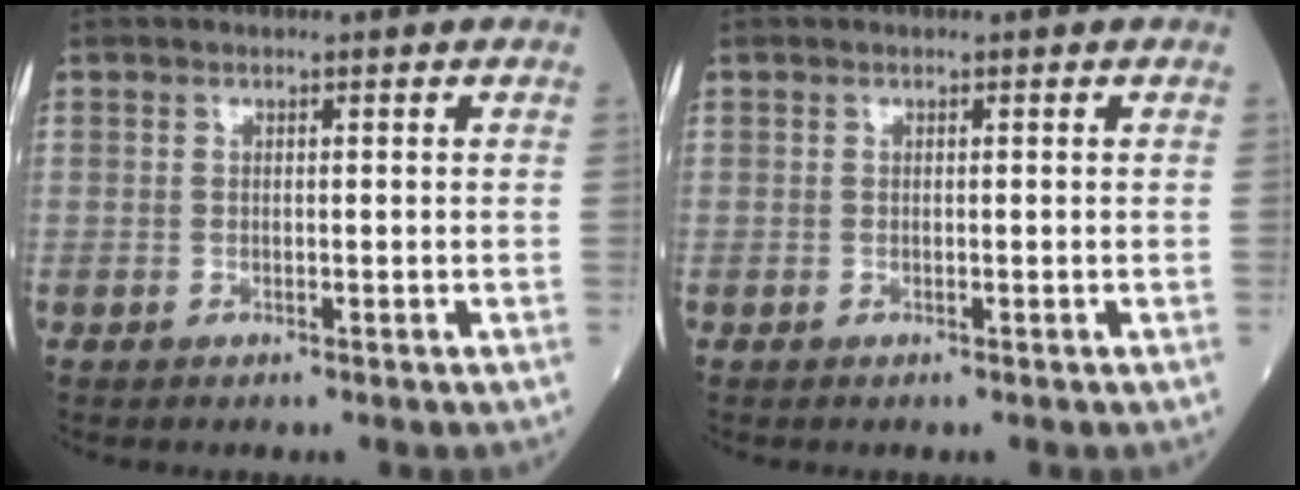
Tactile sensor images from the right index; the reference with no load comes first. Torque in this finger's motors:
{"motor_torque": [0.00, 0.00, 0.00, 0.00]}